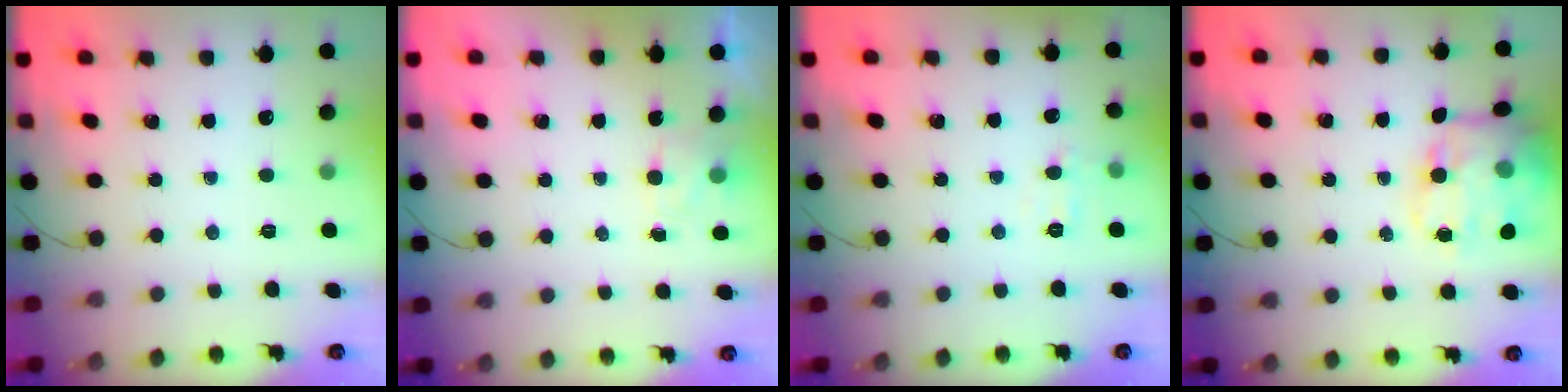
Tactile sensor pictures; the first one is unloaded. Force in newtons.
{"total": 3.3, "press": 3.2, "slide": 0.8}
{"total": 3.7, "press": 3.5, "slide": 1.2}
{"total": 15.4, "press": 15.2, "slide": 2.7}